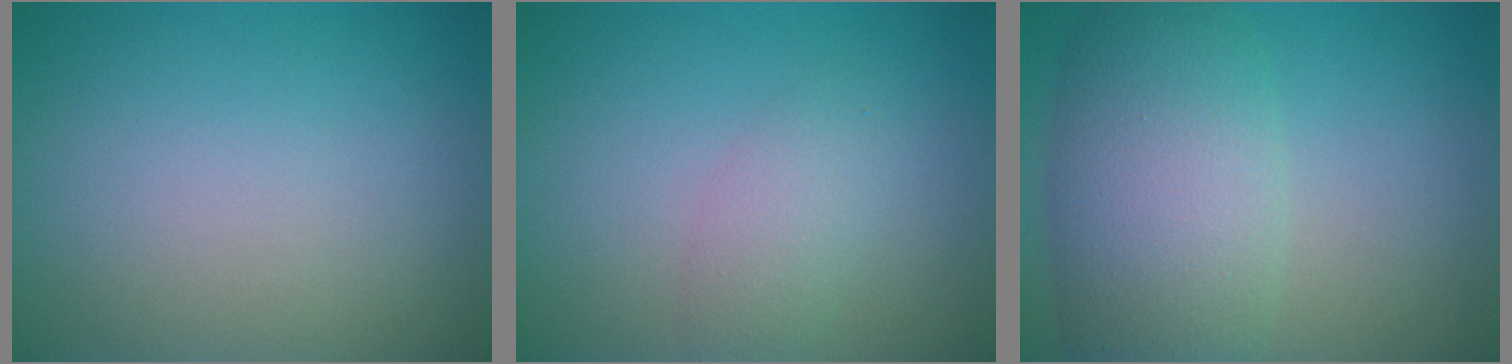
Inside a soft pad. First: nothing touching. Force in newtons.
{"total": 2.3, "press": 2.3, "slide": 0.1}
{"total": 7.6, "press": 7.6, "slide": 0.2}